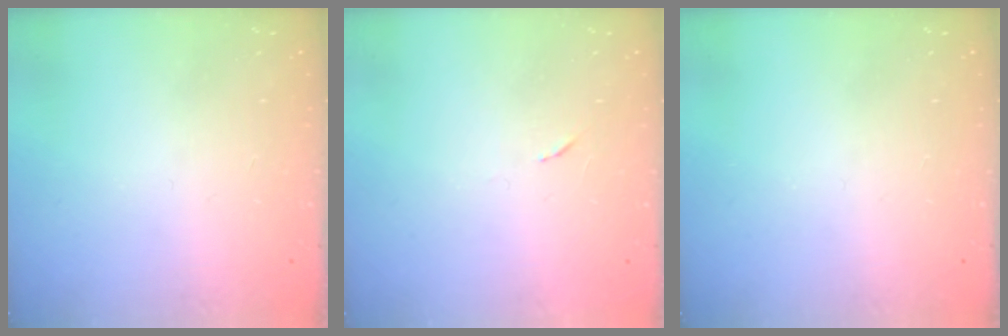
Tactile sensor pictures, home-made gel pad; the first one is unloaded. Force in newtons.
{"total": 3.5, "press": 3.3, "slide": 1.2}
{"total": 0.0}